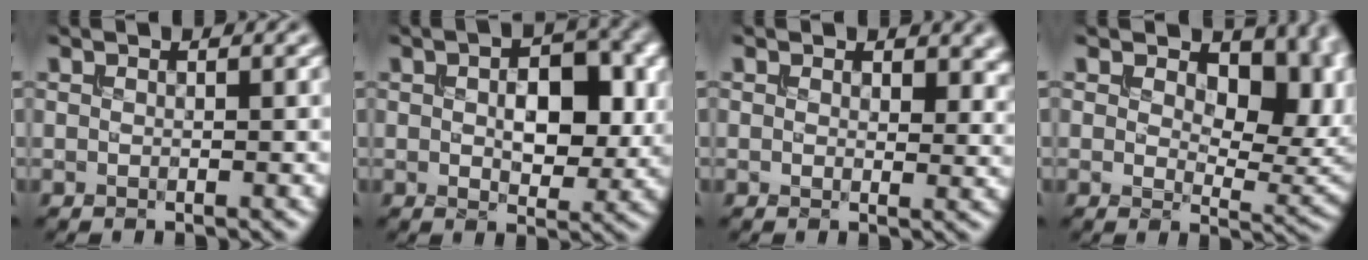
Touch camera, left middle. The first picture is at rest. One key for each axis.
{"total": 6.0, "fx": 0.6, "fy": 3.4, "fz": 4.9, "tx": -0.074, "ty": -0.002, "tz": 0.013}
{"total": 2.7, "fx": 1.3, "fy": 1.8, "fz": 1.4, "tx": -0.021, "ty": -0.007, "tz": 0.016}
{"total": 10.1, "fx": 3.5, "fy": 5.8, "fz": 7.4, "tx": -0.089, "ty": -0.009, "tz": 0.047}